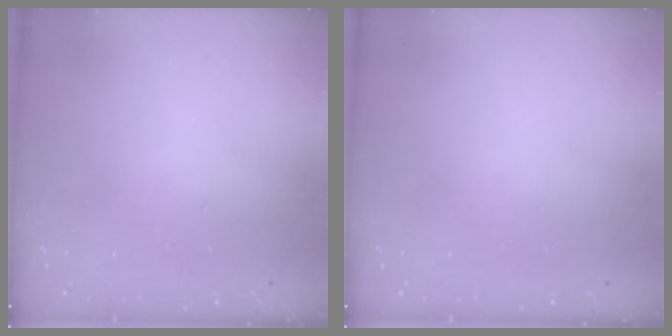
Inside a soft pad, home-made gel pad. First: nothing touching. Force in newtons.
{"total": 0.0}